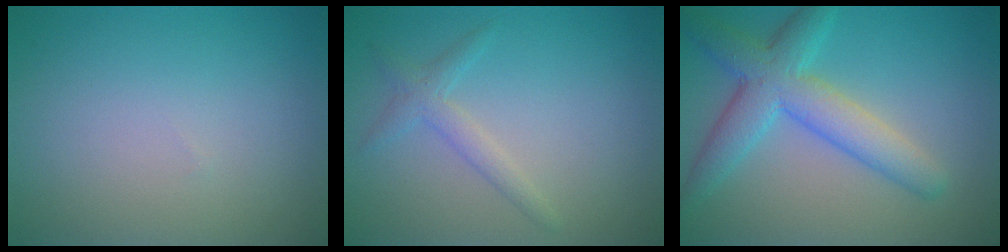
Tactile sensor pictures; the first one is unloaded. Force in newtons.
{"total": 1.8, "press": 1.8, "slide": 0.0}
{"total": 5.7, "press": 5.7, "slide": 0.1}